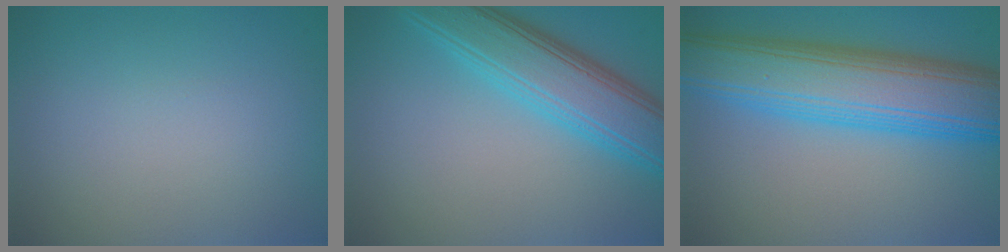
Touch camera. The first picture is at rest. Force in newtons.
{"total": 6.9, "press": 6.9, "slide": 0.1}
{"total": 10.7, "press": 10.7, "slide": 0.1}